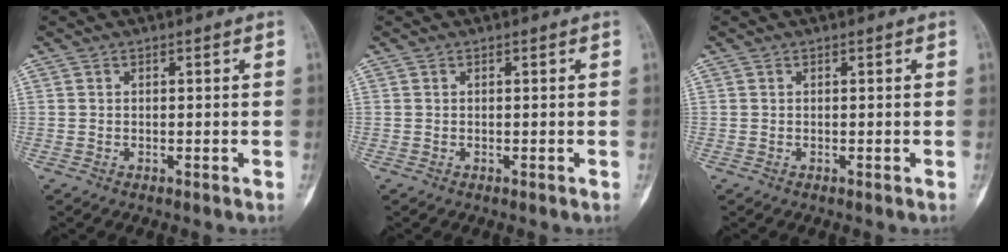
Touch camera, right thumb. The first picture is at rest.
{"total": 0.0}
{"total": 0.0}